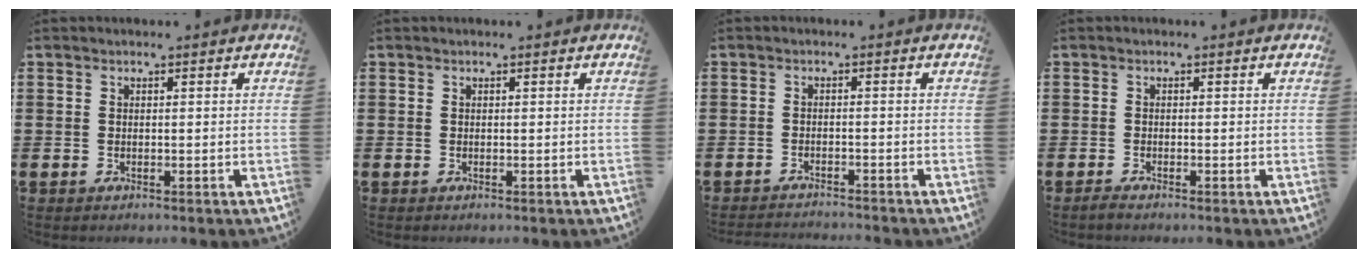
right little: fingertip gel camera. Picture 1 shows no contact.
{"total": 0.0}
{"total": 1.5, "force": [-1.5, -0.2, 0.0], "torque": [-0.002, 0.003, -0.031]}
{"total": 0.7, "force": [-0.6, 0.0, 0.5], "torque": [-0.008, -0.003, -0.011]}